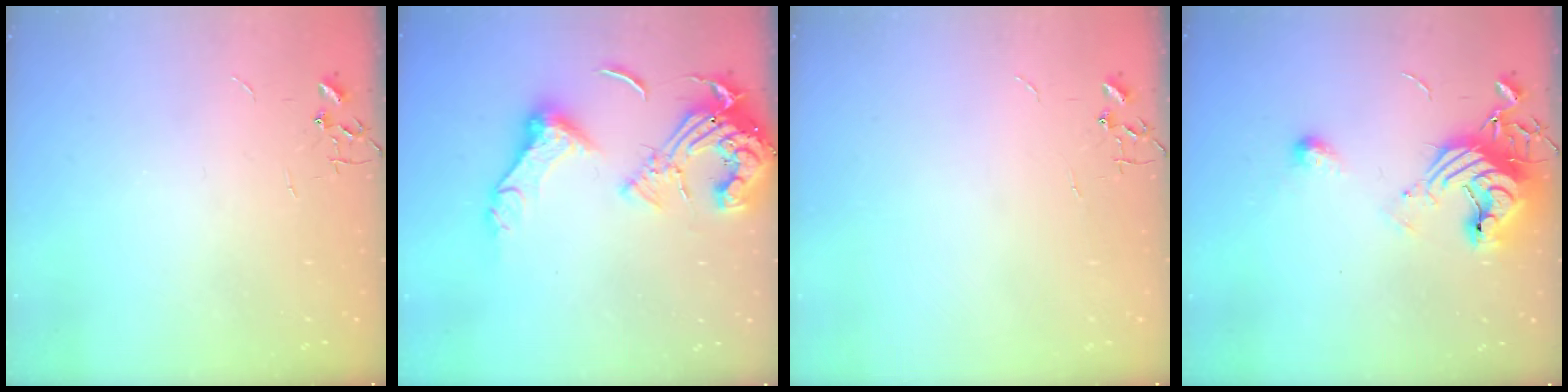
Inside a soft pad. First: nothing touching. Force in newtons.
{"total": 17.5, "press": 17.4, "slide": 1.9}
{"total": 0.0}
{"total": 12.9, "press": 12.8, "slide": 1.2}